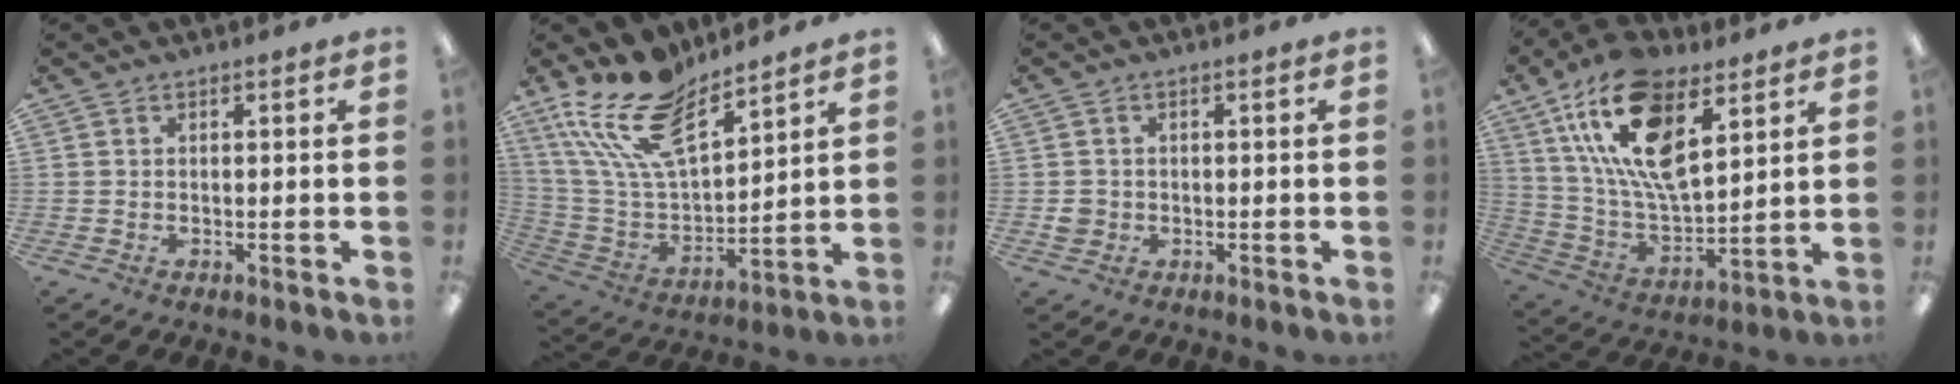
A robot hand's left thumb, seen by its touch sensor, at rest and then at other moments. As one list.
[{"total": 20.1, "force": [14.1, 8.4, 11.5], "torque": [-0.247, -0.084, 0.258]}, {"total": 2.8, "force": [-0.3, 2.6, 0.9], "torque": [-0.008, 0.001, -0.007]}, {"total": 21.8, "force": [11.1, 10.5, 15.5], "torque": [-0.295, -0.048, 0.195]}]